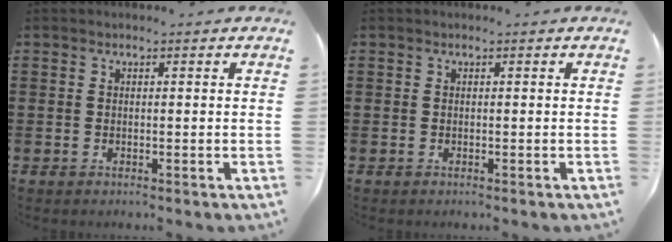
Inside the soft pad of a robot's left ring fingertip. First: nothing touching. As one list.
[{"total": 0.0}]